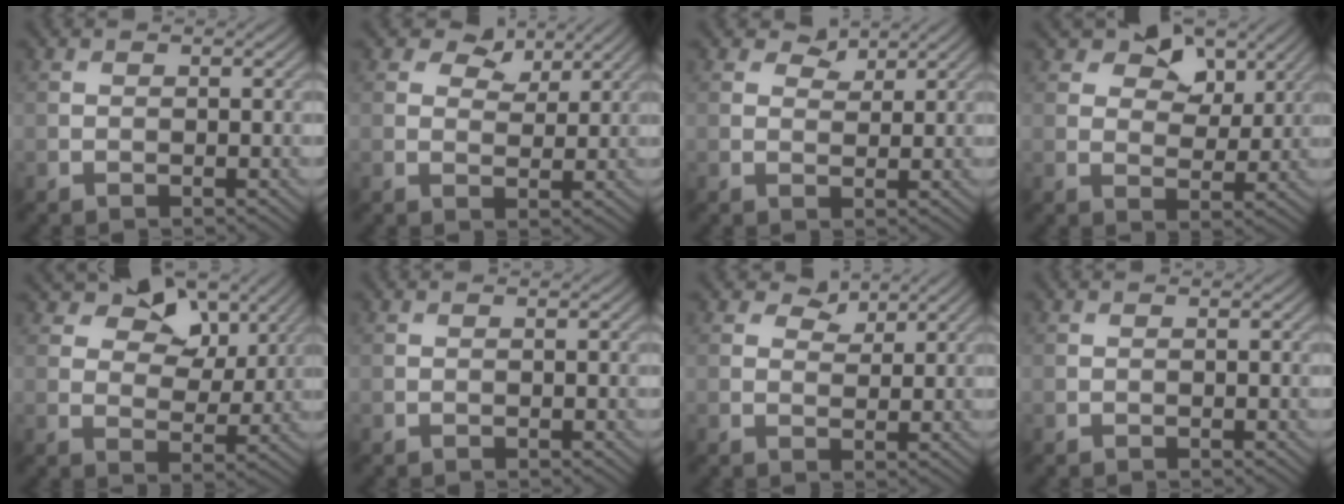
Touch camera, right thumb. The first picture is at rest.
{"total": 4.5, "force": [3.0, 2.6, 2.1], "torque": [-0.032, -0.001, 0.048]}
{"total": 2.5, "force": [1.9, 1.3, 0.9], "torque": [-0.015, -0.002, 0.034]}
{"total": 7.3, "force": [4.5, 4.3, 3.7], "torque": [-0.060, -0.005, 0.073]}
{"total": 9.2, "force": [5.9, 5.3, 4.9], "torque": [-0.082, -0.003, 0.093]}
{"total": 0.0}
{"total": 2.9, "force": [2.2, 1.5, 1.2], "torque": [-0.020, -0.001, 0.038]}
{"total": 0.0}